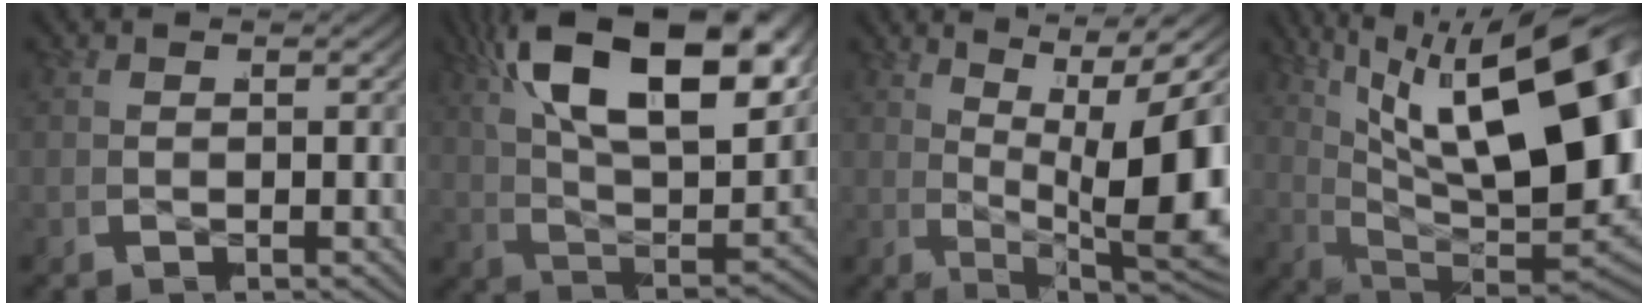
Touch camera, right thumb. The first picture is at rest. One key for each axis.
{"total": 13.3, "fx": 4.7, "fy": 5.9, "fz": 11.0, "tx": -0.211, "ty": -0.002, "tz": 0.073}
{"total": 11.7, "fx": 1.3, "fy": 4.3, "fz": 10.8, "tx": -0.160, "ty": -0.021, "tz": 0.040}
{"total": 19.1, "fx": 2.0, "fy": 10.0, "fz": 16.1, "tx": -0.261, "ty": -0.050, "tz": 0.060}